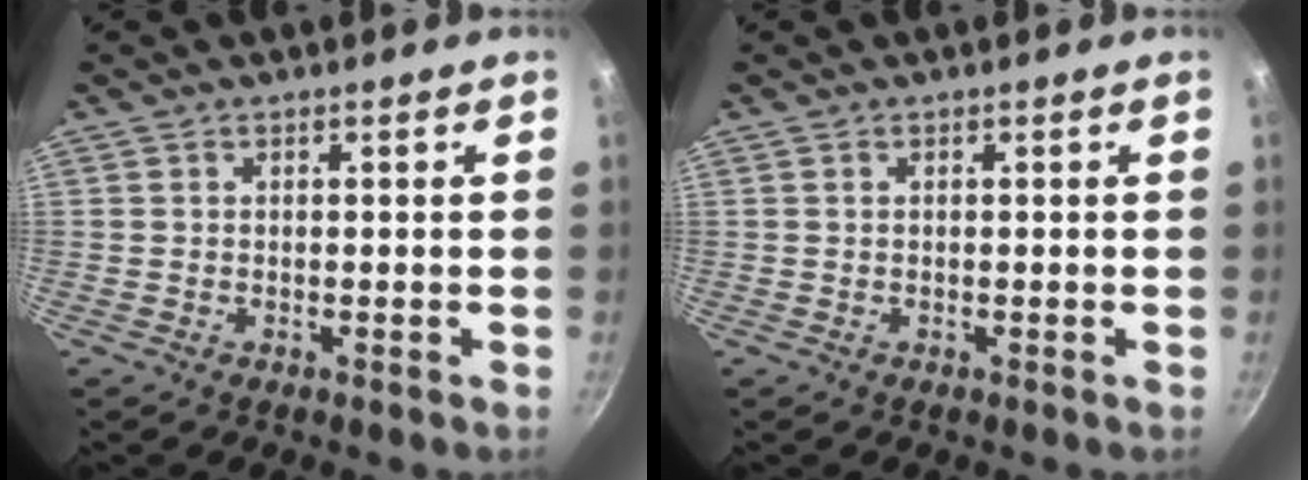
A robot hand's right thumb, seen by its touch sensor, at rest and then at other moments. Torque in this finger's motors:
{"motor_torque": [0.00, 0.00, 0.01, -0.01, 0.01]}